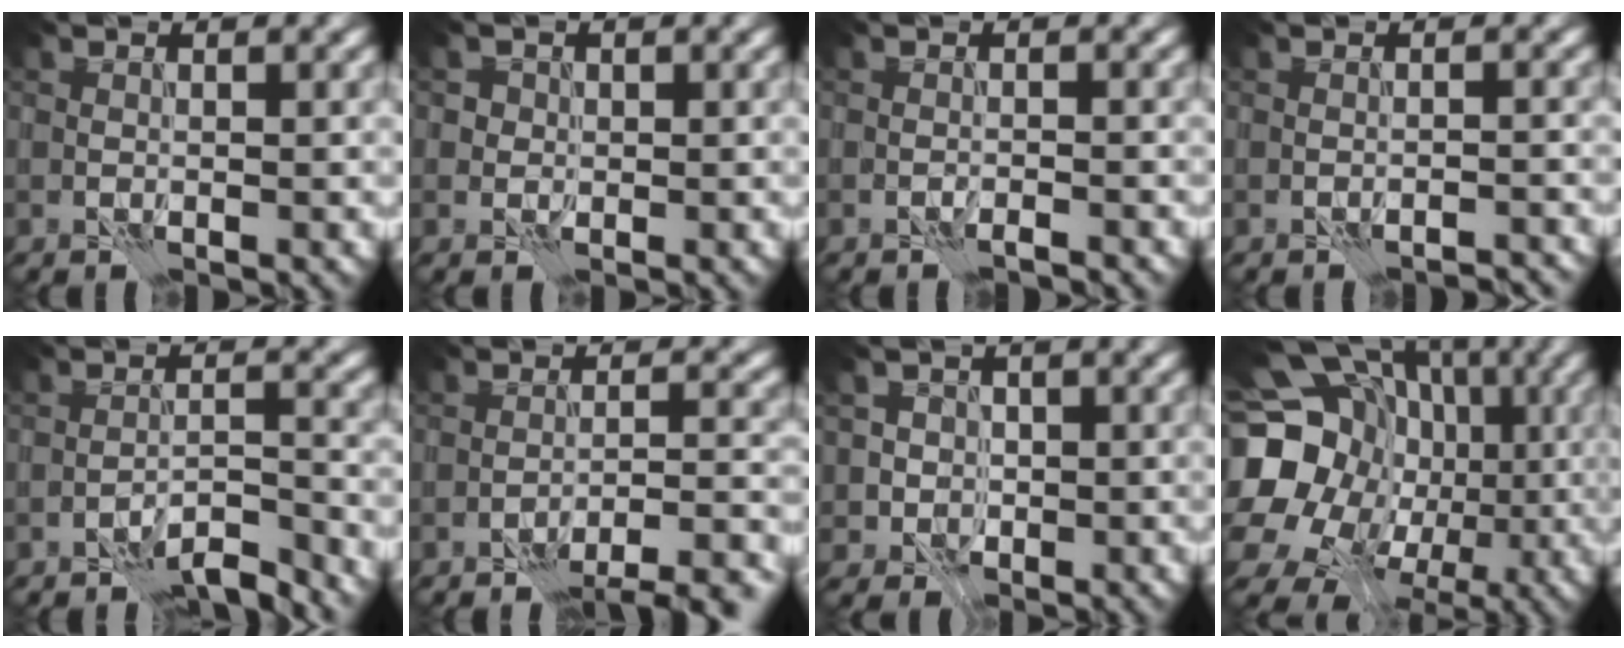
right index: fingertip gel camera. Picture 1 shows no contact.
{"total": 1.3, "force": [0.4, 1.2, 0.1], "torque": [0.013, 0.007, 0.005]}
{"total": 1.1, "force": [-1.1, -0.2, 0.2], "torque": [0.003, 0.004, -0.020]}
{"total": 1.6, "force": [-1.6, 0.1, 0.2], "torque": [-0.003, 0.009, -0.021]}
{"total": 4.7, "force": [-4.1, 0.7, 2.1], "torque": [-0.030, 0.006, -0.067]}
{"total": 7.6, "force": [-6.3, 1.8, 3.7], "torque": [-0.044, 0.007, -0.077]}
{"total": 2.5, "force": [0.1, 2.5, 0.3], "torque": [0.014, 0.009, 0.000]}
{"total": 22.3, "force": [-2.7, 19.2, 10.9], "torque": [-0.207, -0.015, -0.075]}